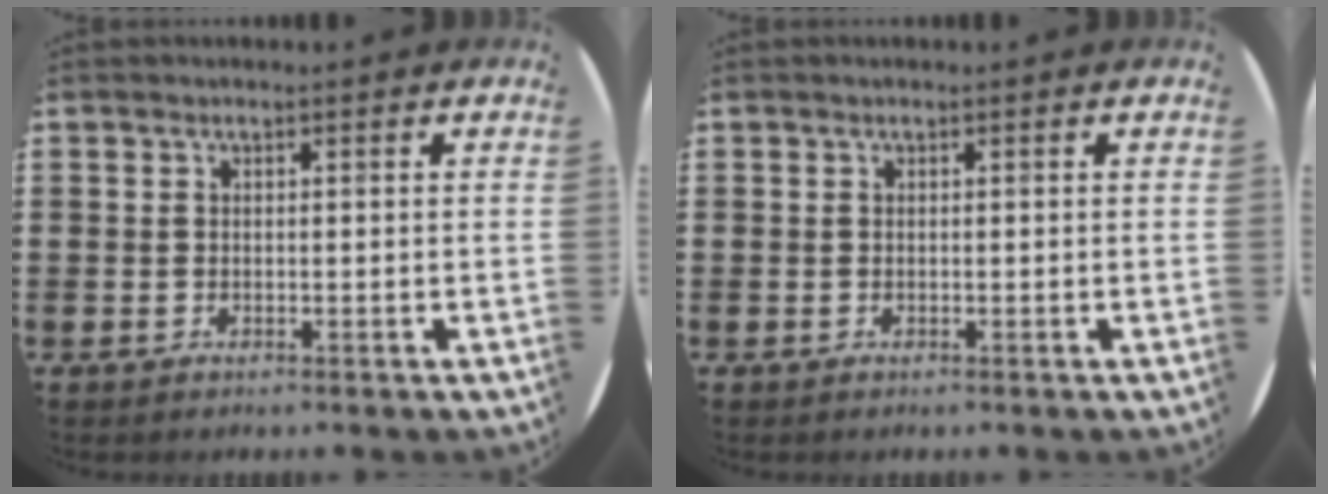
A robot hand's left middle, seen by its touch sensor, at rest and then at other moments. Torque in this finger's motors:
{"motor_torque": [0.03, -0.02, -0.01, 0.00]}